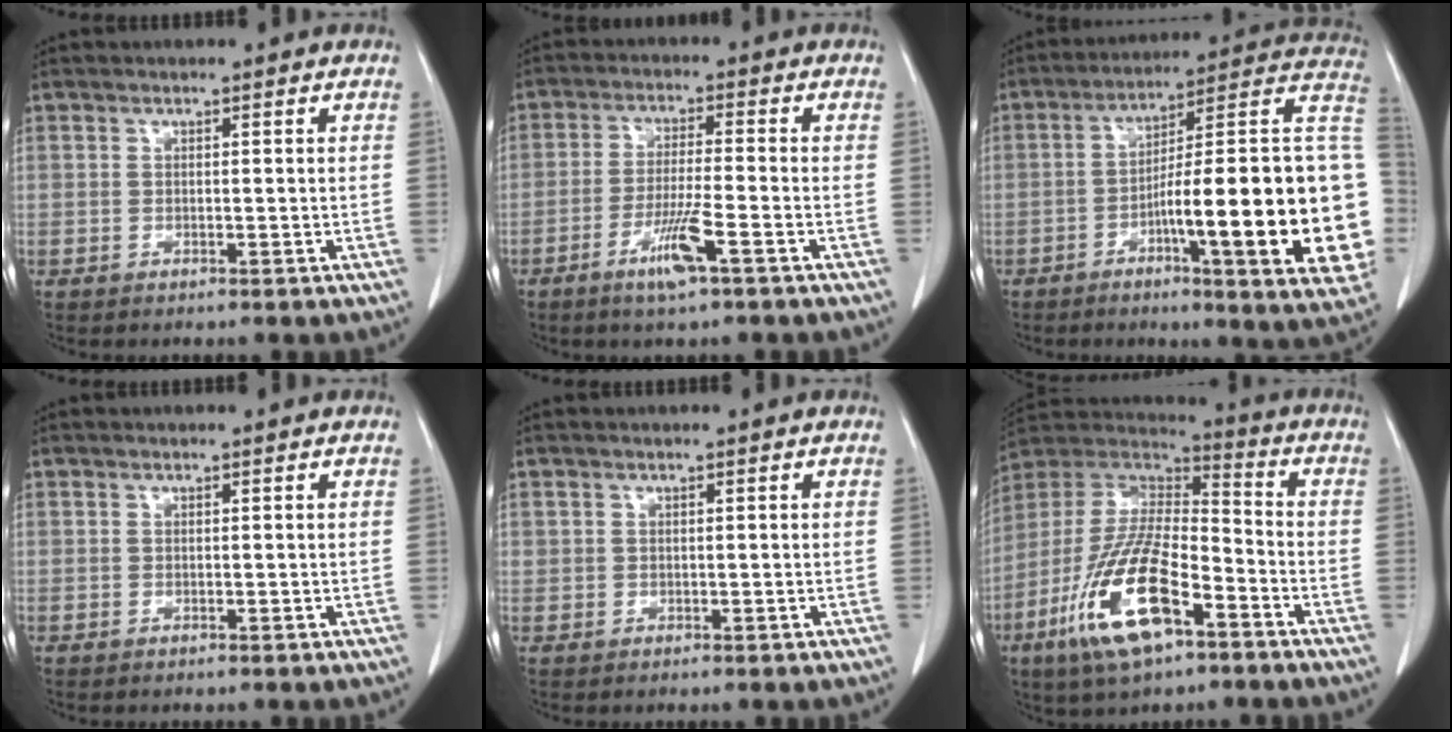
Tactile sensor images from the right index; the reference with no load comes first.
{"total": 6.8, "force": [-3.5, -0.1, 5.8], "torque": [-0.112, -0.012, -0.067]}
{"total": 27.8, "force": [-5.1, 3.0, 27.2], "torque": [-0.281, 0.013, -0.077]}
{"total": 0.0}
{"total": 0.5, "force": [0.2, 0.5, 0.1], "torque": [0.005, 0.002, 0.000]}
{"total": 18.1, "force": [-8.6, 5.3, 15.0], "torque": [-0.320, -0.015, -0.156]}